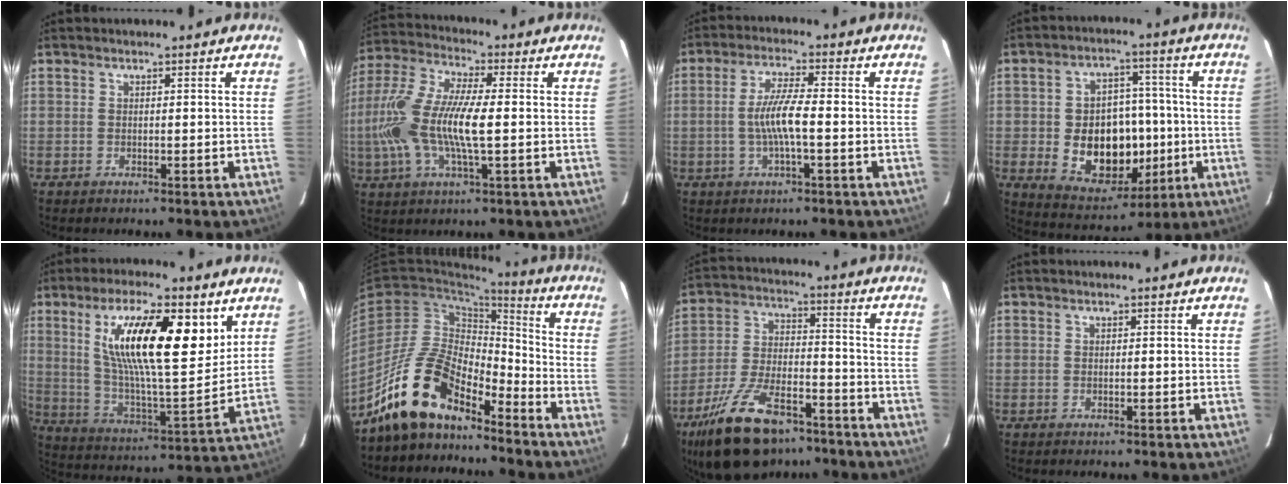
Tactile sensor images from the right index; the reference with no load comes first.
{"total": 17.1, "force": [-1.5, 4.5, 16.4], "torque": [-0.332, -0.001, -0.035]}
{"total": 6.6, "force": [-1.3, 0.6, 6.4], "torque": [-0.126, 0.002, -0.024]}
{"total": 14.5, "force": [-2.3, 11.1, 8.9], "torque": [-0.179, 0.008, -0.012]}
{"total": 21.6, "force": [8.9, 6.1, 18.6], "torque": [-0.319, 0.005, 0.157]}
{"total": 15.0, "force": [-12.1, 5.6, 6.9], "torque": [-0.136, 0.017, -0.230]}
{"total": 20.5, "force": [-14.3, 9.2, 11.5], "torque": [-0.233, -0.012, -0.237]}
{"total": 0.0}